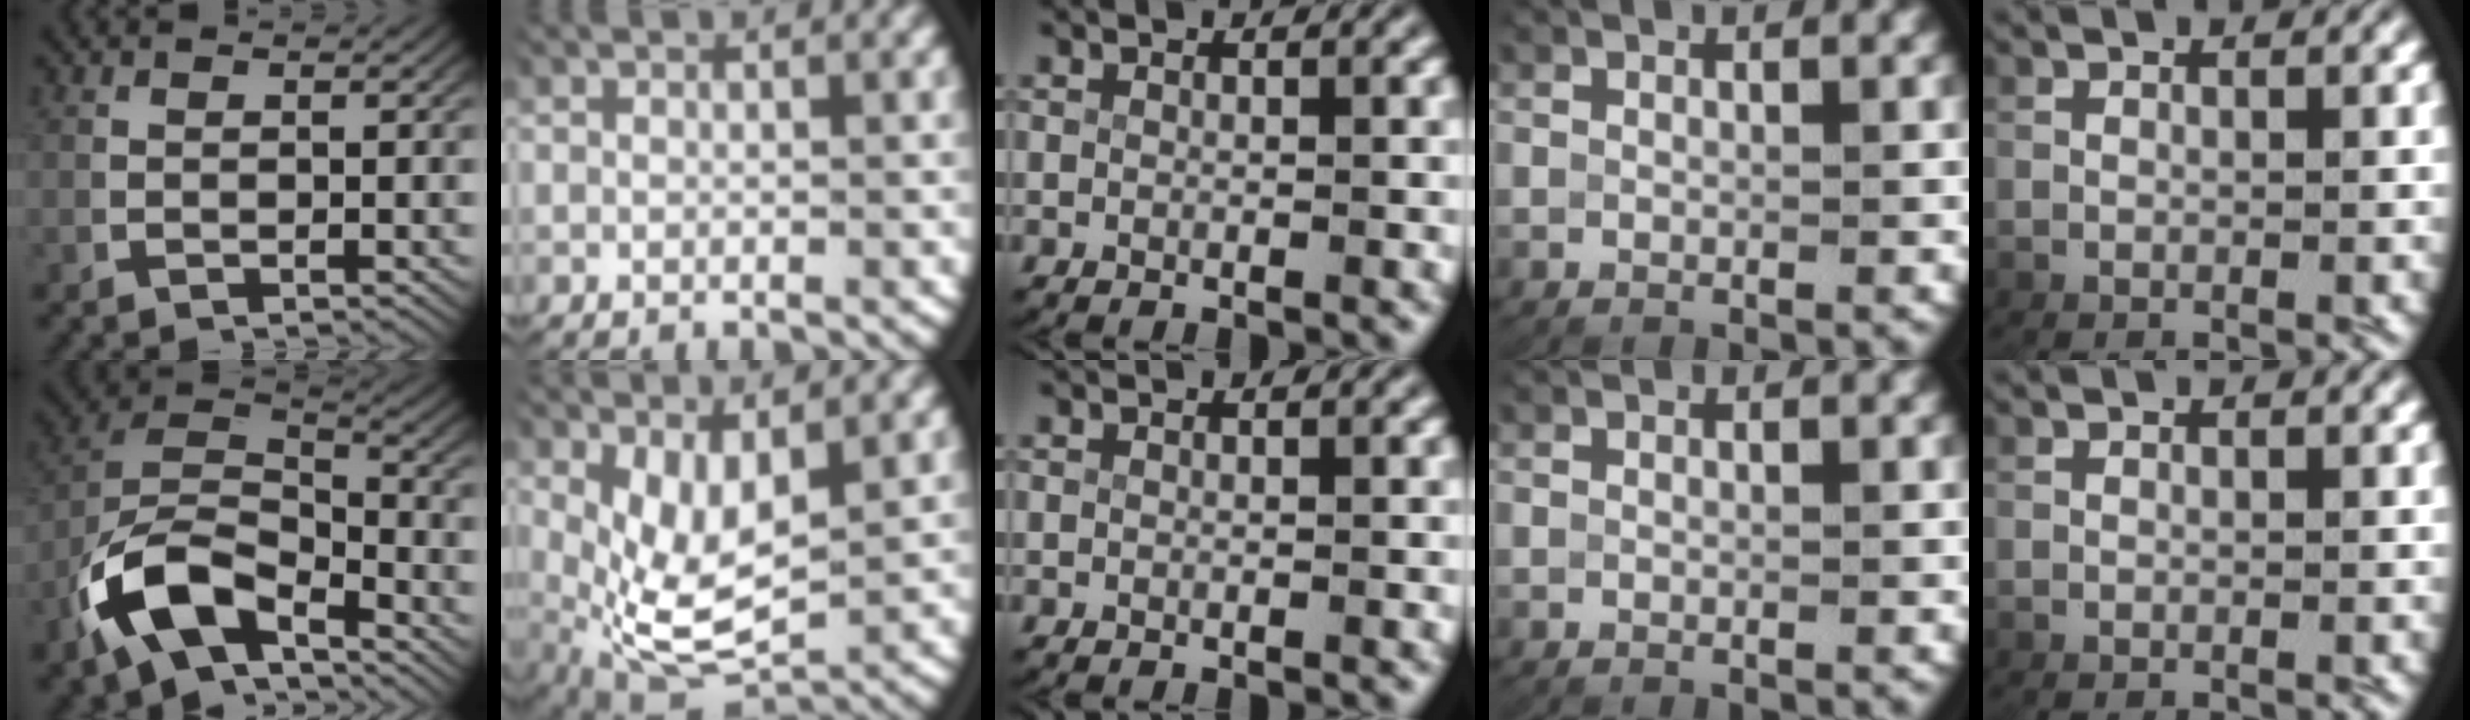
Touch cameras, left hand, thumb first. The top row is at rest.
{"thumb": {"total": 11.5, "force": [-2.8, 7.7, 8.1], "torque": [-0.199, -0.049, -0.034]}, "index": {"total": 9.3, "force": [-0.3, 6.5, 6.6], "torque": [-0.141, -0.043, 0.011]}}